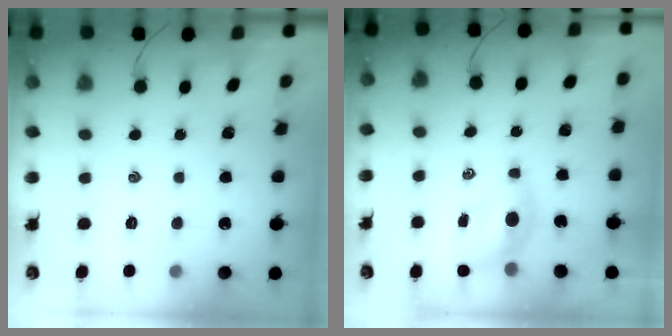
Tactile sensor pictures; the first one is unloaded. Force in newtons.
{"total": 5.5, "press": 5.3, "slide": 1.4}